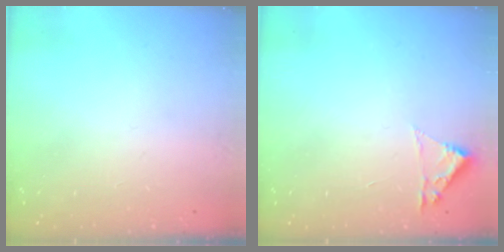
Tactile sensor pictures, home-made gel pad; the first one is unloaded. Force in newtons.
{"total": 1.8, "press": 1.8, "slide": 0.2}